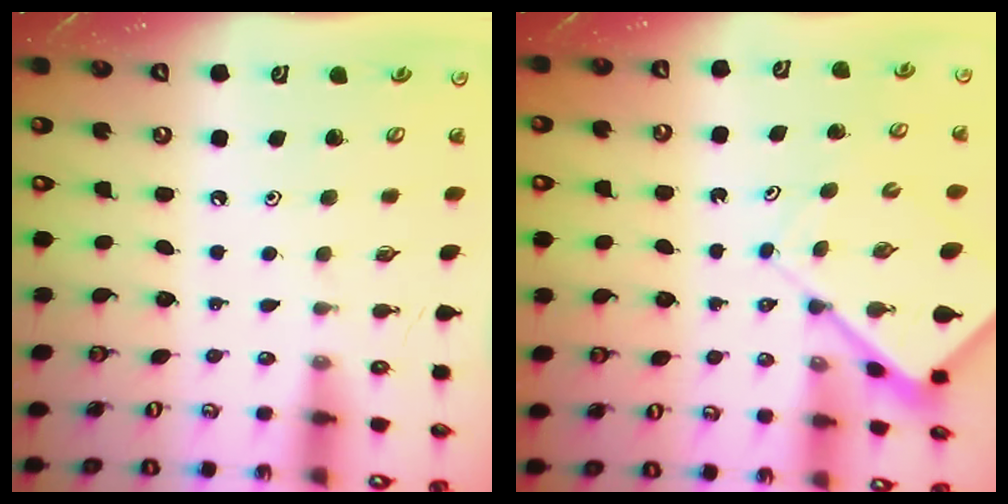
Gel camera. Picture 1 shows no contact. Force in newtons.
{"total": 6.7, "press": 6.7, "slide": 0.8}